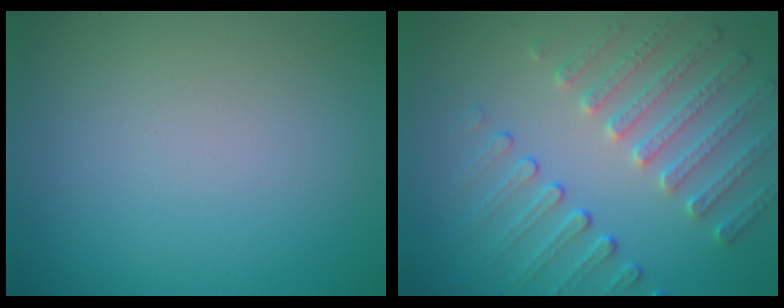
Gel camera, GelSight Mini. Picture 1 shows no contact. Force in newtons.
{"total": 4.6, "press": 3.8, "slide": 2.6}